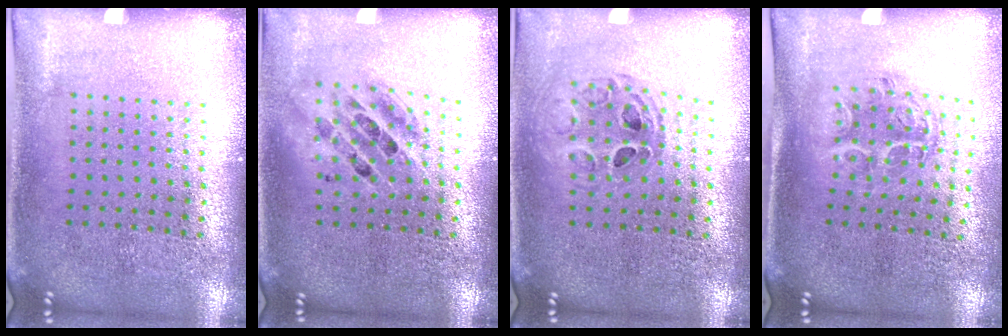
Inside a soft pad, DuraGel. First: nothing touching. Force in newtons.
{"total": 1.3, "press": 1.1, "slide": 0.6}
{"total": 0.8, "press": 0.8, "slide": 0.1}
{"total": 1.1, "press": 1.1, "slide": 0.2}